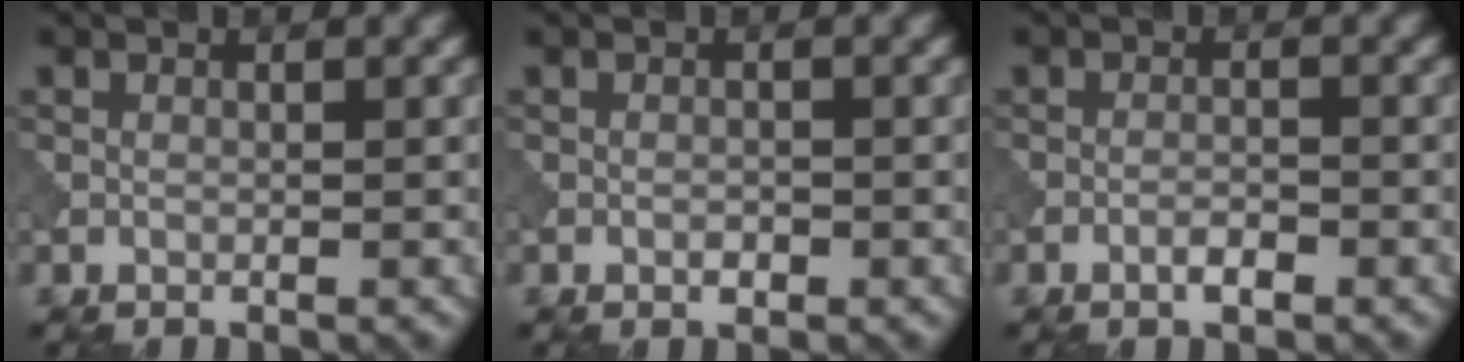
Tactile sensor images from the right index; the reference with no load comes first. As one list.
[{"total": 0.8, "force": [-0.4, 0.4, 0.6], "torque": [-0.009, 0.001, -0.007]}, {"total": 1.4, "force": [-0.9, 0.4, 1.1], "torque": [-0.020, 0.002, -0.019]}]